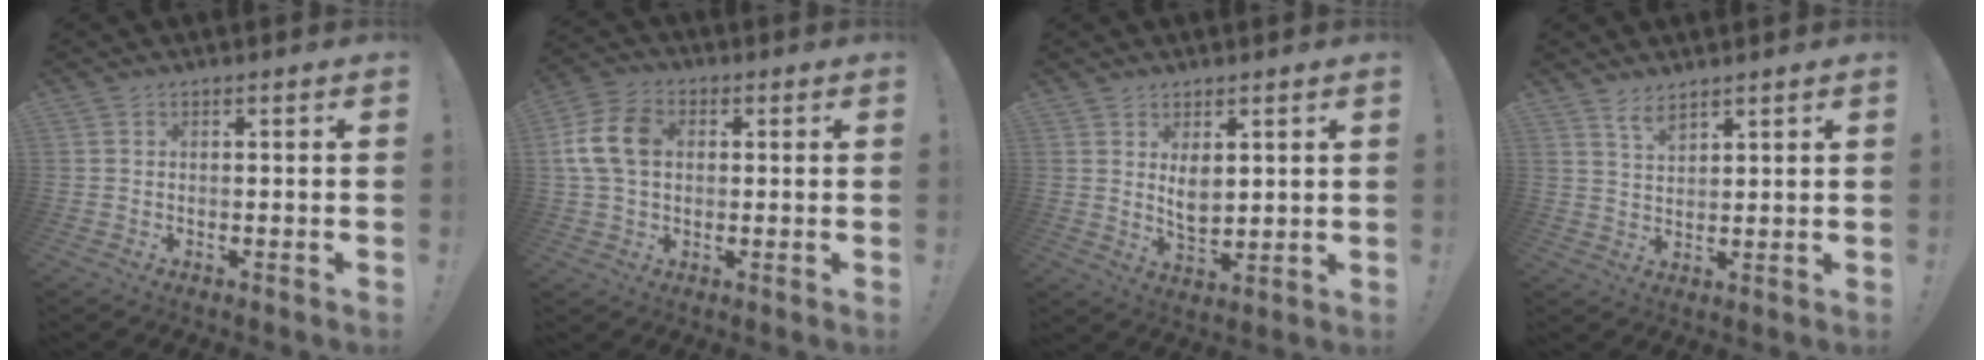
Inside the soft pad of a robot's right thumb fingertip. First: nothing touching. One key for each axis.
{"total": 12.5, "fx": 1.9, "fy": 8.9, "fz": 8.6, "tx": -0.168, "ty": 0.011, "tz": 0.040}
{"total": 5.9, "fx": 2.5, "fy": 3.6, "fz": 4.0, "tx": -0.069, "ty": -0.014, "tz": 0.043}
{"total": 4.7, "fx": 3.7, "fy": 1.5, "fz": 2.4, "tx": -0.043, "ty": -0.022, "tz": 0.066}